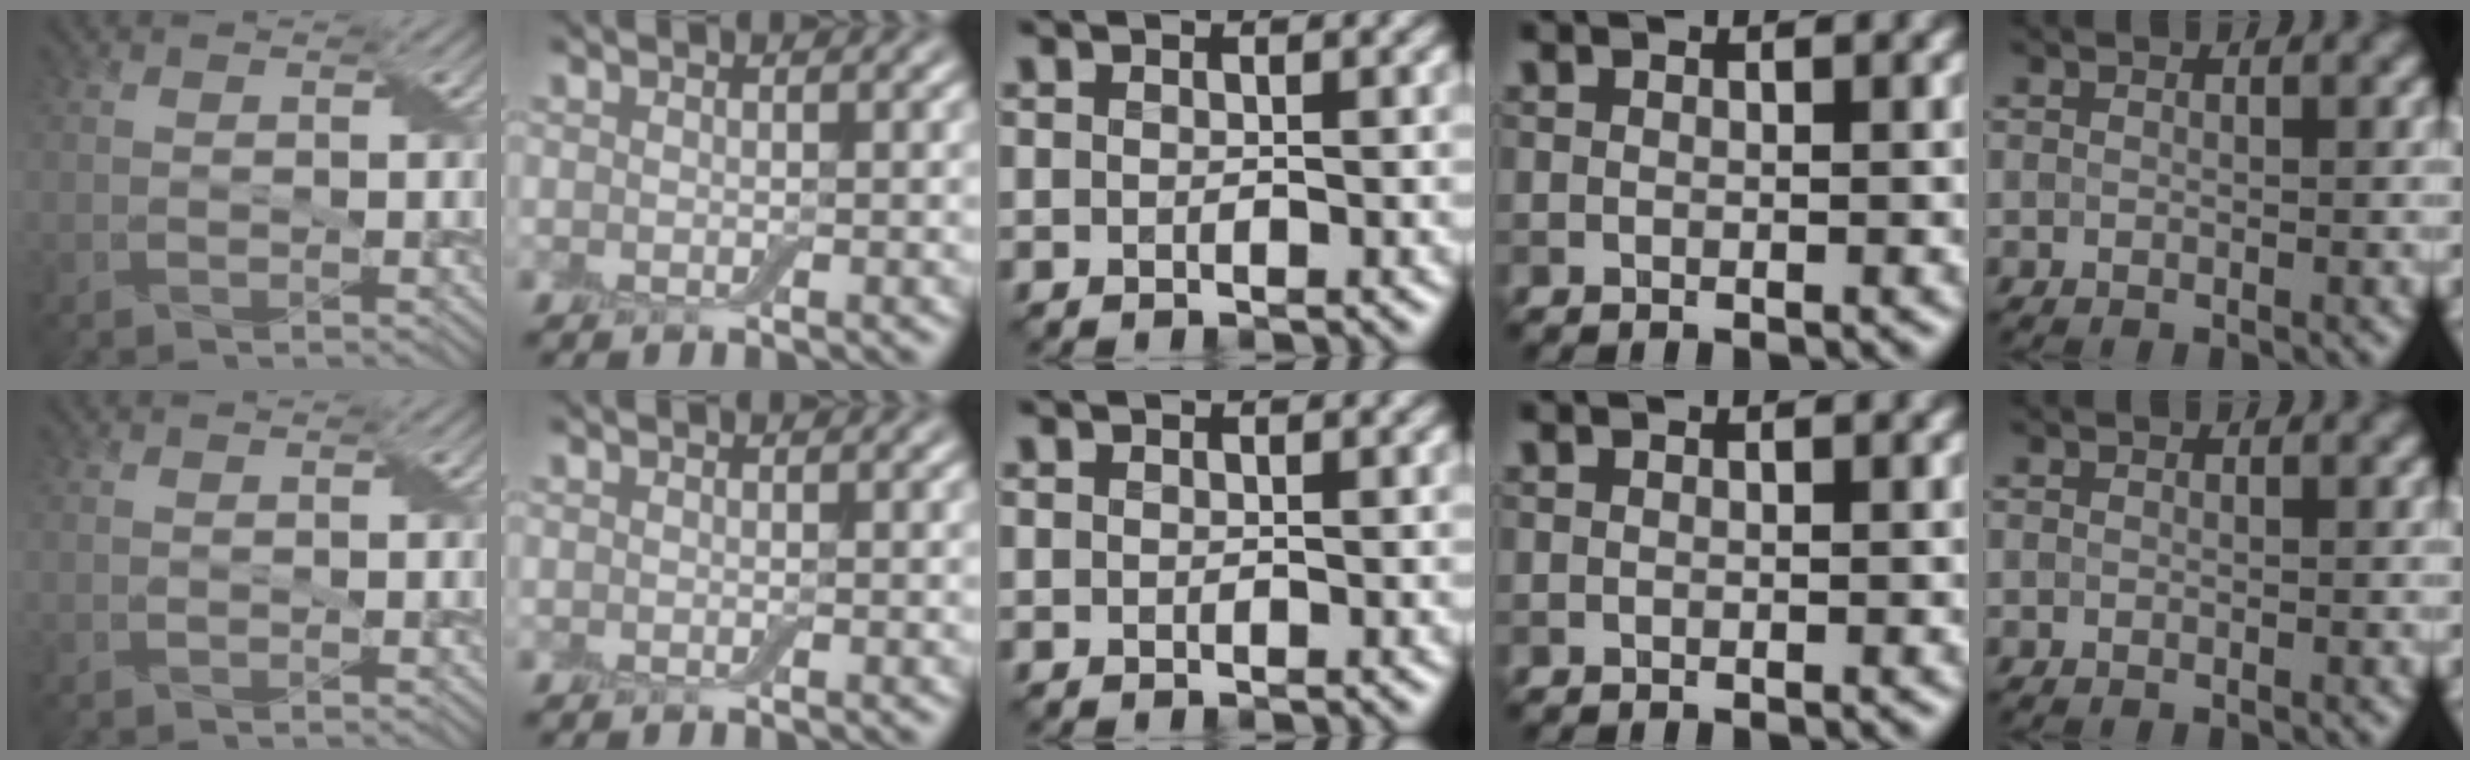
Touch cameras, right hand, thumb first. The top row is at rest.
{}